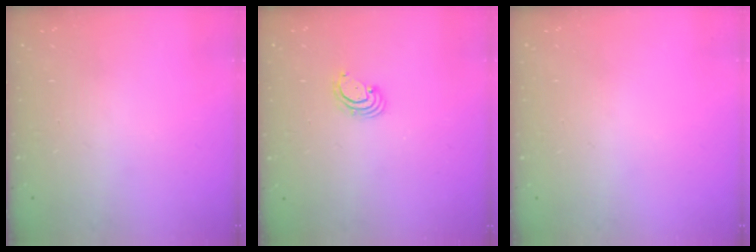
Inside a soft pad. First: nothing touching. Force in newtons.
{"total": 2.5, "press": 2.5, "slide": 0.3}
{"total": 0.0}